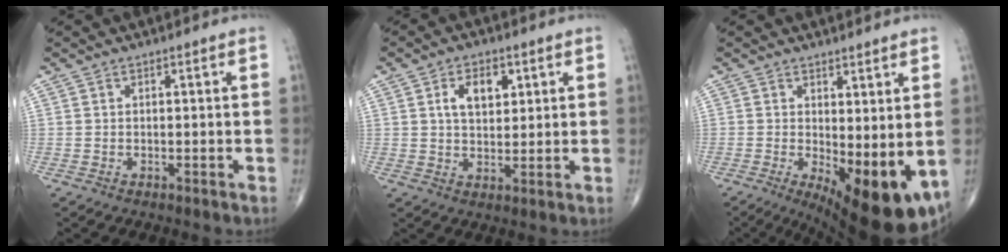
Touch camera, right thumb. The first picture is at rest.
{"total": 6.7, "force": [2.4, 4.0, 4.8], "torque": [-0.062, -0.008, 0.041]}
{"total": 13.6, "force": [-1.9, 5.0, 12.5], "torque": [-0.176, -0.029, -0.011]}